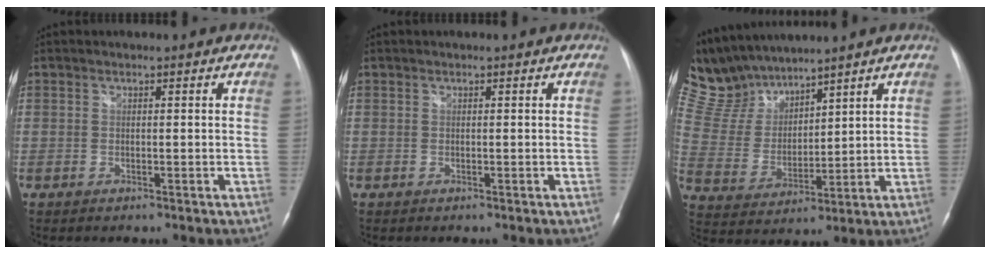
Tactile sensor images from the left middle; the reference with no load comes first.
{"total": 0.0}
{"total": 10.6, "force": [10.1, 2.5, 2.0], "torque": [-0.067, 0.018, 0.218]}